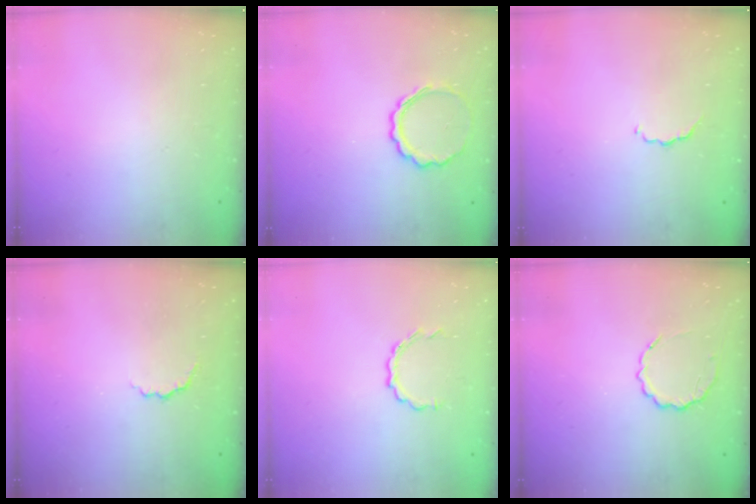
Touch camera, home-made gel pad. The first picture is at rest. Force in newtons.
{"total": 8.3, "press": 8.1, "slide": 1.9}
{"total": 2.8, "press": 2.7, "slide": 0.5}
{"total": 2.7, "press": 2.6, "slide": 0.9}
{"total": 4.3, "press": 4.1, "slide": 1.3}
{"total": 5.8, "press": 5.6, "slide": 1.6}